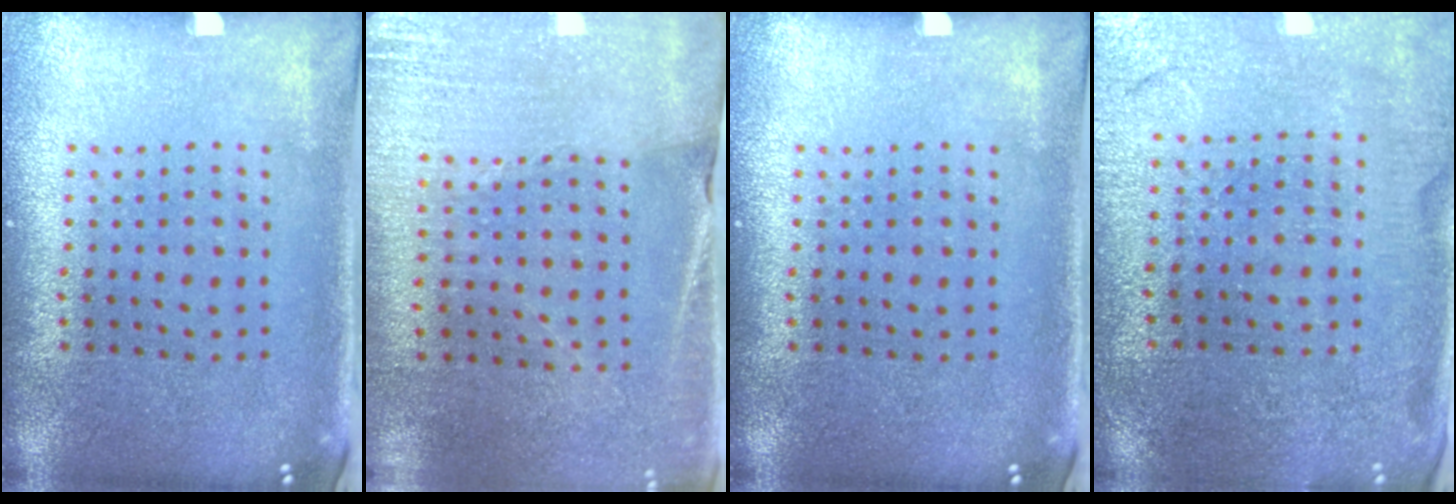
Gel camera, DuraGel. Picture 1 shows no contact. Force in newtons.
{"total": 2.6, "press": 2.5, "slide": 0.6}
{"total": 0.0}
{"total": 0.5, "press": 0.5, "slide": 0.2}